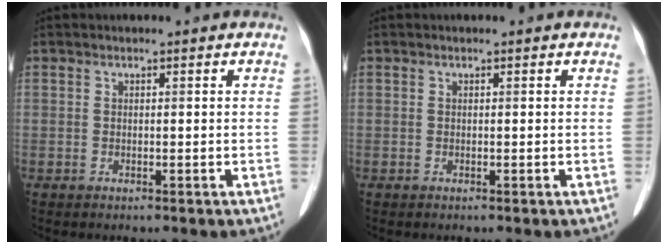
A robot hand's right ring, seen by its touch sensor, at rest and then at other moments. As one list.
[{"total": 0.0}]